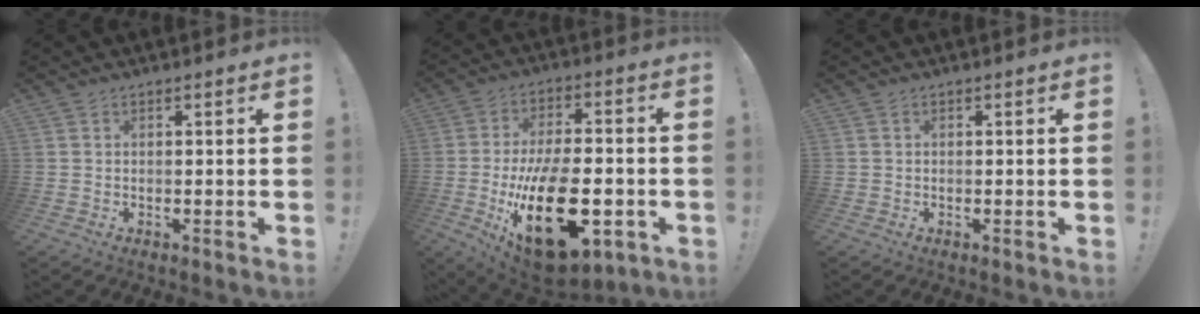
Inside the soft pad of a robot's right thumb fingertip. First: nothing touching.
{"total": 26.6, "force": [-7.3, 13.5, 21.7], "torque": [-0.360, 0.026, -0.102]}
{"total": 0.6, "force": [-0.2, 0.6, 0.1], "torque": [-0.006, 0.004, -0.002]}